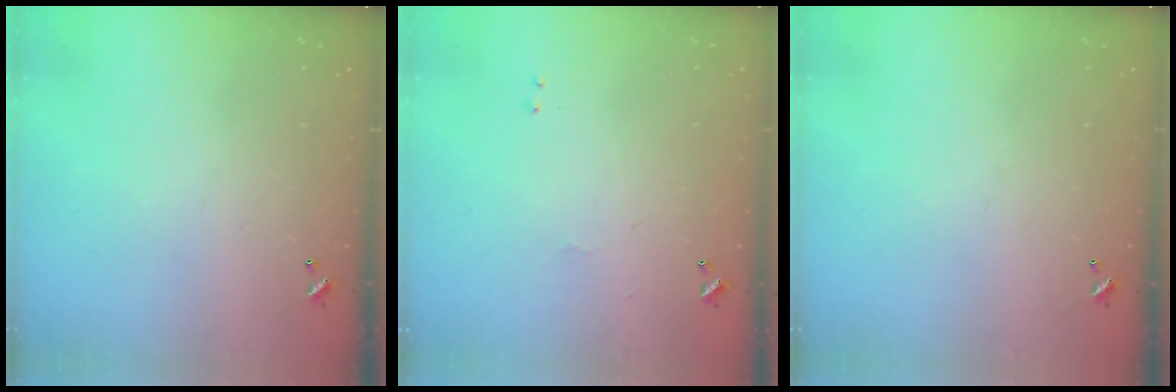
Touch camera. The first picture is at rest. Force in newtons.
{"total": 1.8, "press": 1.8, "slide": 0.6}
{"total": 0.0}